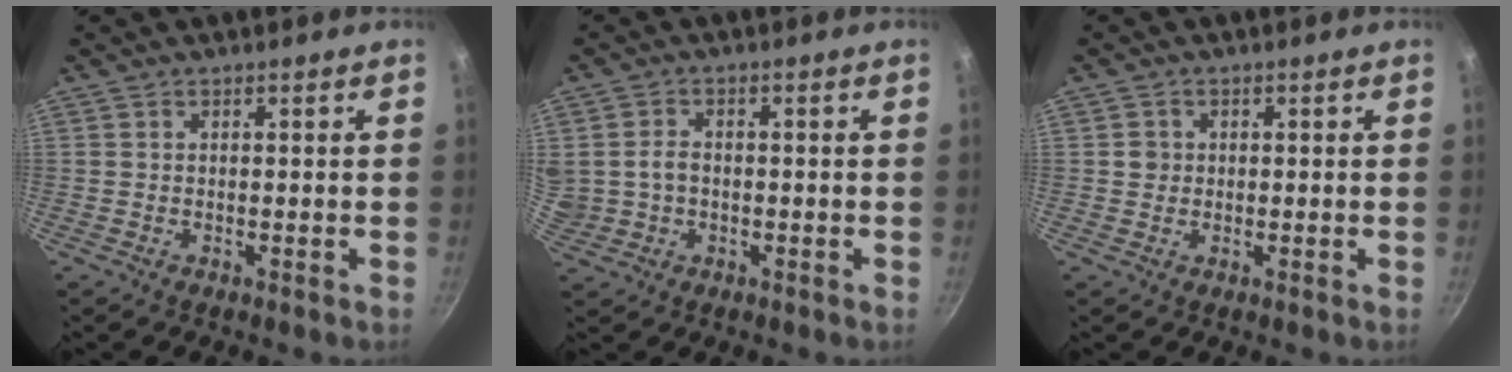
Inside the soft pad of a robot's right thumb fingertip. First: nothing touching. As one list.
[{"total": 7.3, "force": [0.1, 5.9, 4.4], "torque": [-0.085, 0.014, 0.005]}, {"total": 1.9, "force": [0.1, 1.8, 0.5], "torque": [-0.001, 0.006, 0.001]}]